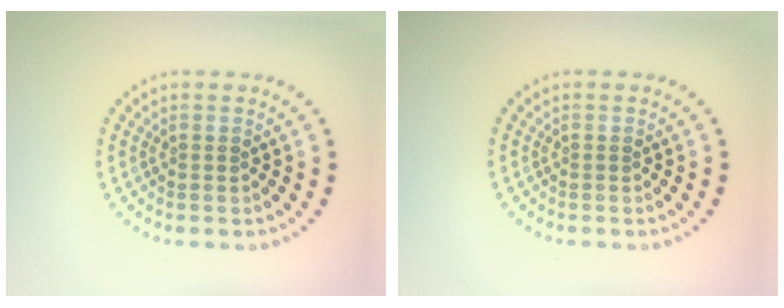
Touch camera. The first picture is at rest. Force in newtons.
{"total": 0.0}